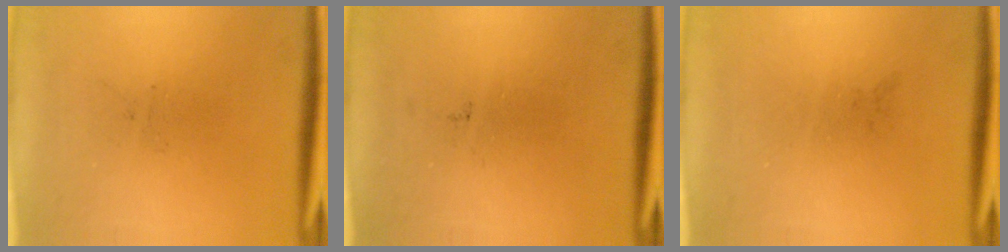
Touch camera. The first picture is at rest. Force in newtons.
{"total": 0.0}
{"total": 0.0}